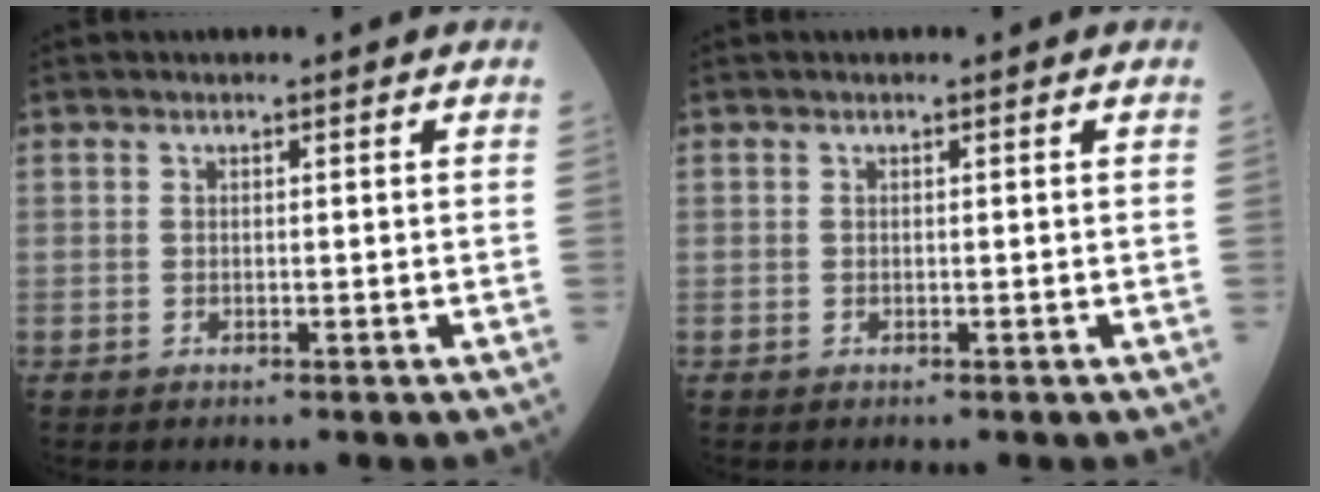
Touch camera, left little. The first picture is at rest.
{"total": 0.0}